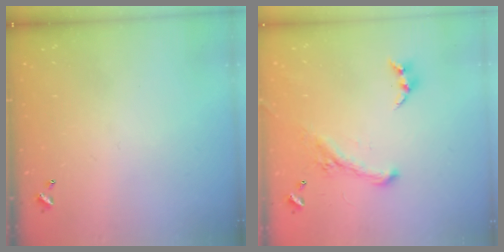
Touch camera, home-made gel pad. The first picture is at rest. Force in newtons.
{"total": 1.9, "press": 1.3, "slide": 1.4}